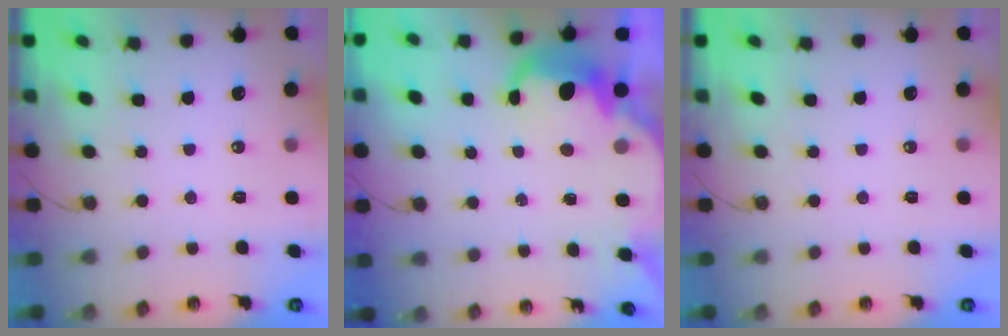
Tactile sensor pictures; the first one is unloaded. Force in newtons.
{"total": 7.6, "press": 7.6, "slide": 0.4}
{"total": 0.0}